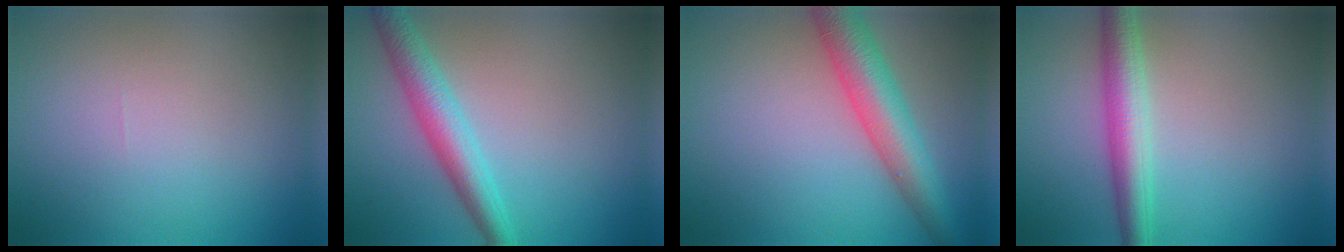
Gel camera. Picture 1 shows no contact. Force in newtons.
{"total": 5.0, "press": 5.0, "slide": 0.3}
{"total": 6.4, "press": 6.4, "slide": 0.2}
{"total": 4.5, "press": 4.5, "slide": 0.1}